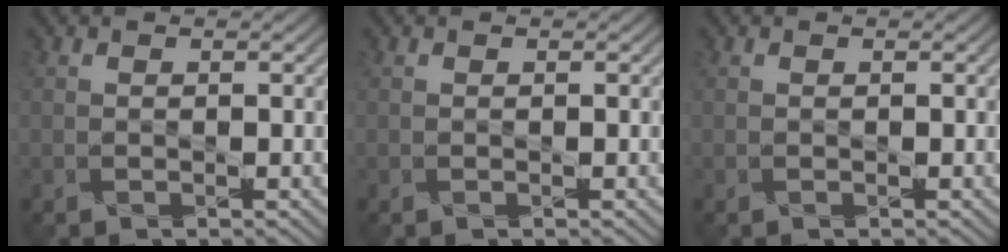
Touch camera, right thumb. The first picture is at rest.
{"total": 0.0}
{"total": 0.0}